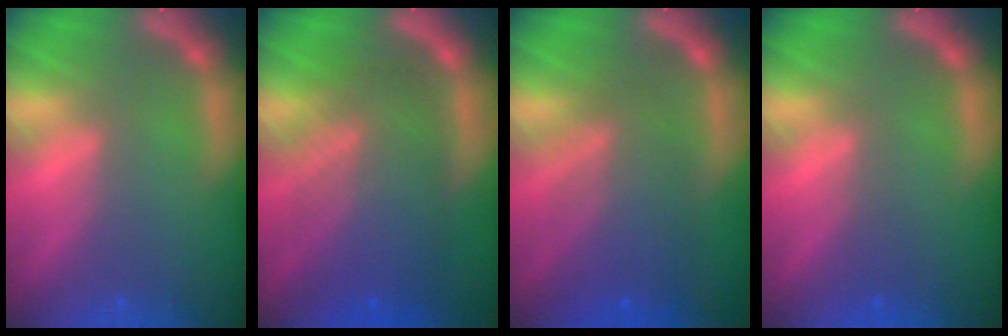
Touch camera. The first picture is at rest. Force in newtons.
{"total": 9.0}
{"total": 7.0}
{"total": 0.9}